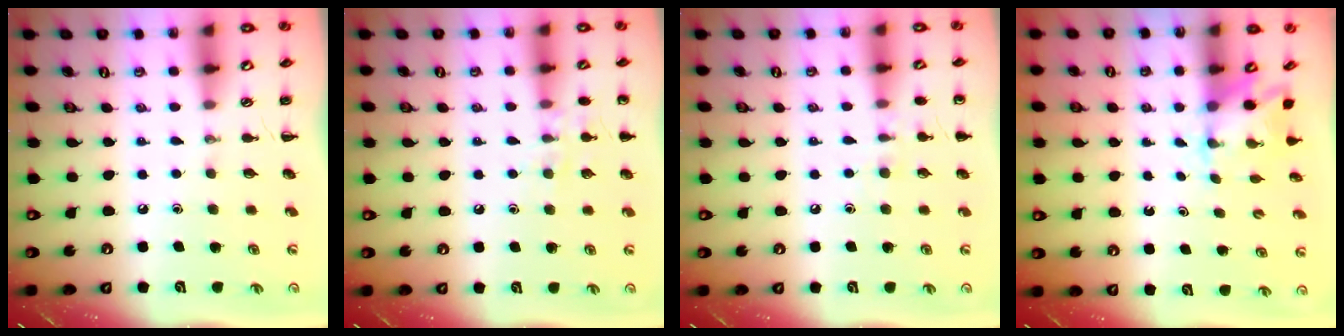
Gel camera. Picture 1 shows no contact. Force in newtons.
{"total": 7.5, "press": 7.4, "slide": 1.6}
{"total": 7.2, "press": 7.0, "slide": 1.8}
{"total": 2.6, "press": 2.4, "slide": 1.1}